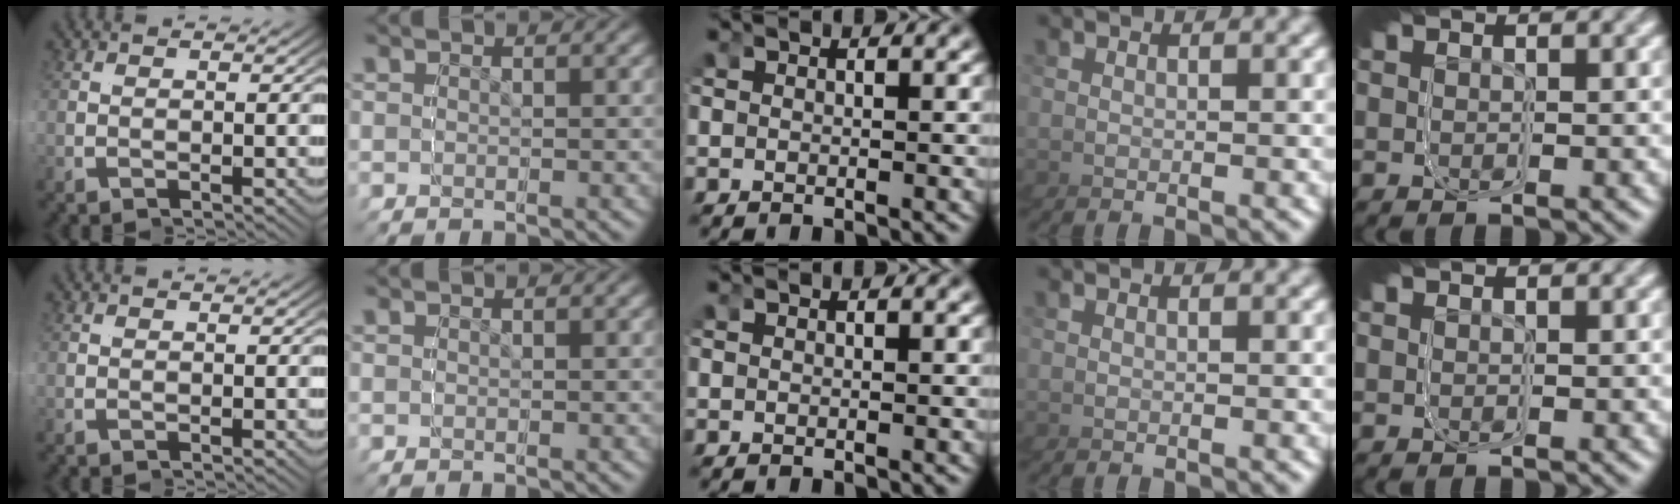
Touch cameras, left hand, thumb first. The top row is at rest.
{}